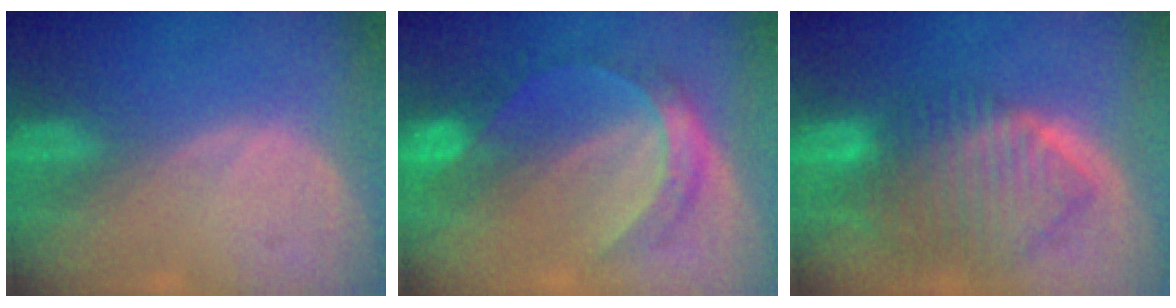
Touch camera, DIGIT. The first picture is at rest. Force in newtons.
{"total": 5.9, "press": 5.9, "slide": 0.2}
{"total": 10.0, "press": 8.6, "slide": 5.1}